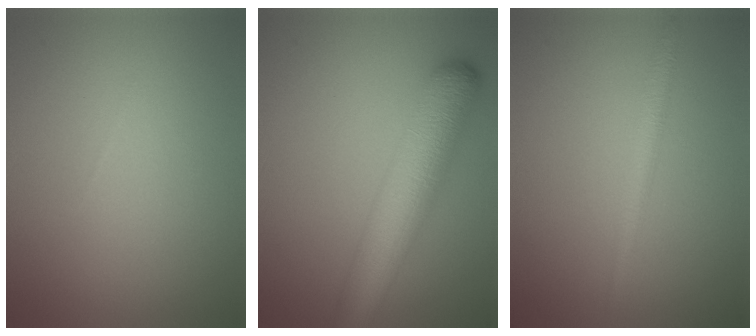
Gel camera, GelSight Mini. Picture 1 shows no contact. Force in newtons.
{"total": 8.1, "press": 8.1, "slide": 0.3}
{"total": 2.0, "press": 2.0, "slide": 0.1}